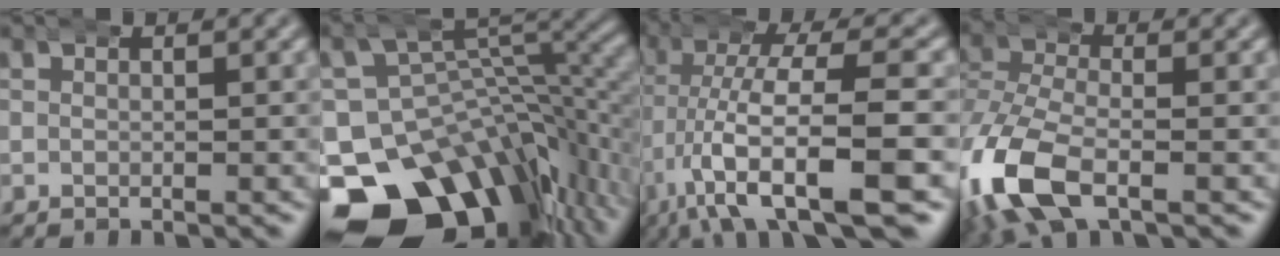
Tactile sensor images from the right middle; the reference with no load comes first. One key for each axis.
{"total": 24.1, "fx": -10.1, "fy": 17.4, "fz": 13.3, "tx": -0.232, "ty": -0.090, "tz": -0.139}
{"total": 11.1, "fx": -5.2, "fy": 3.9, "fz": 9.0, "tx": -0.181, "ty": -0.027, "tz": -0.066}
{"total": 7.3, "fx": -2.5, "fy": 4.5, "fz": 5.1, "tx": -0.148, "ty": -0.032, "tz": -0.027}